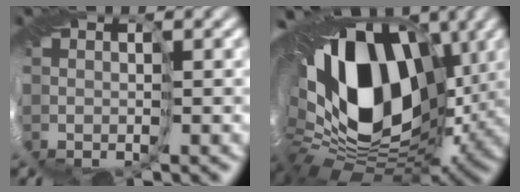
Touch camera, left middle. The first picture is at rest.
{"total": 19.6, "force": [3.6, 13.2, 14.1], "torque": [-0.249, -0.011, 0.063]}